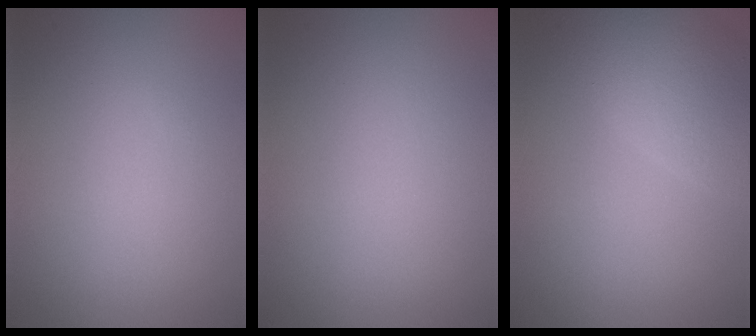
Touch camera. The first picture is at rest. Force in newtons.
{"total": 0.0}
{"total": 6.1, "press": 6.1, "slide": 0.6}